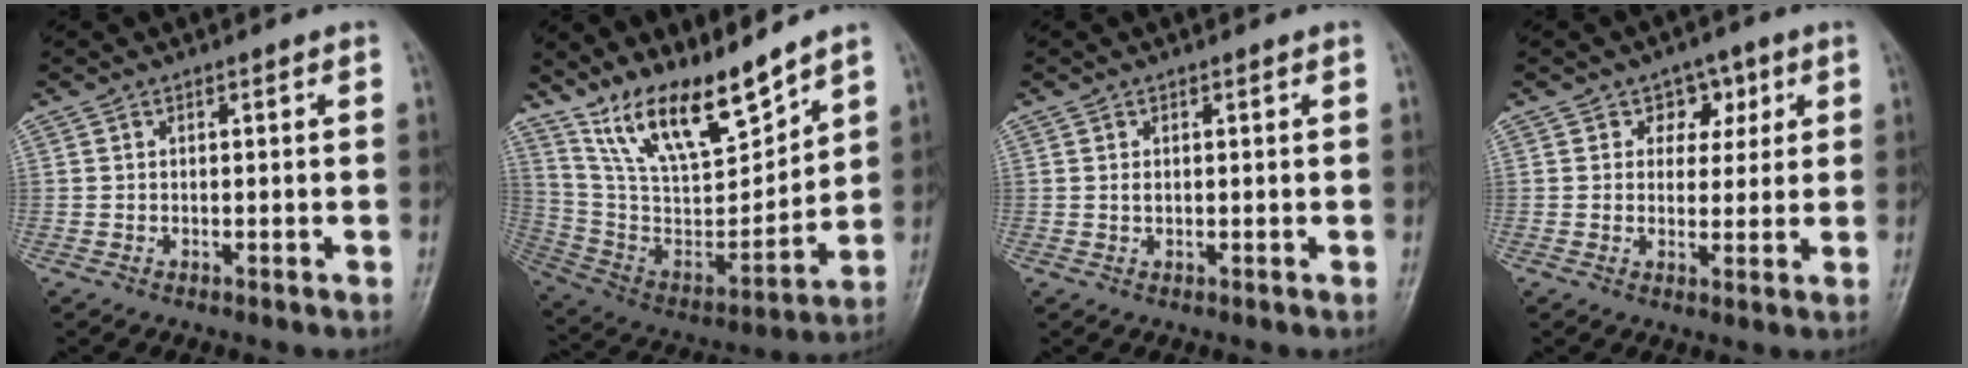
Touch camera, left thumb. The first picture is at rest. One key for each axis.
{"total": 17.7, "fx": 13.9, "fy": 4.9, "fz": 9.9, "tx": -0.140, "ty": -0.077, "tz": 0.270}
{"total": 0.9, "fx": 0.3, "fy": 0.6, "fz": 0.6, "tx": -0.011, "ty": -0.001, "tz": 0.008}
{"total": 5.1, "fx": 2.2, "fy": 4.2, "fz": 2.1, "tx": 0.011, "ty": -0.004, "tz": 0.028}